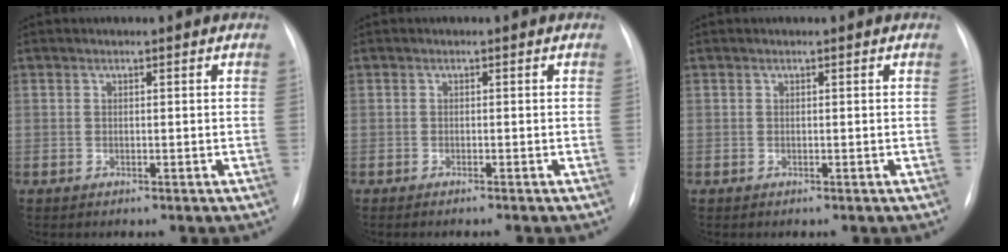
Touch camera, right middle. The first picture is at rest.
{"total": 1.5, "force": [-1.3, -0.1, 0.8], "torque": [-0.011, -0.001, -0.015]}
{"total": 0.0}